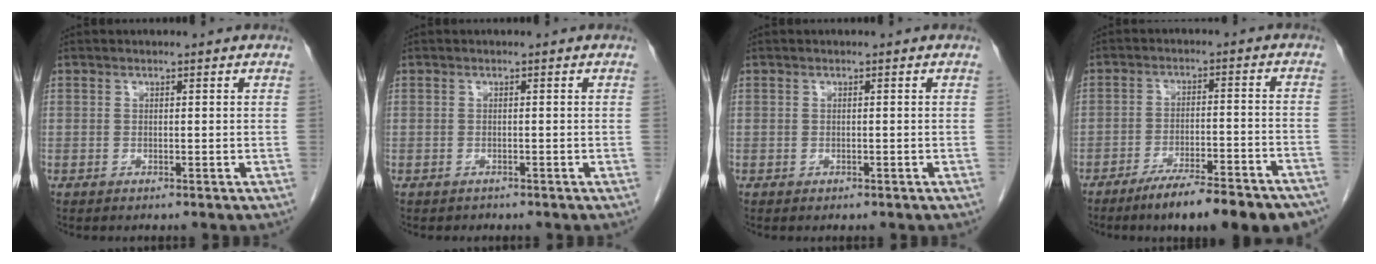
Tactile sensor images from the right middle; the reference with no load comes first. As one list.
[{"total": 0.7, "force": [-0.6, 0.4, 0.0], "torque": [-0.011, 0.000, -0.010]}, {"total": 0.0}, {"total": 16.0, "force": [-12.9, 2.3, 9.1], "torque": [-0.087, 0.012, -0.185]}]